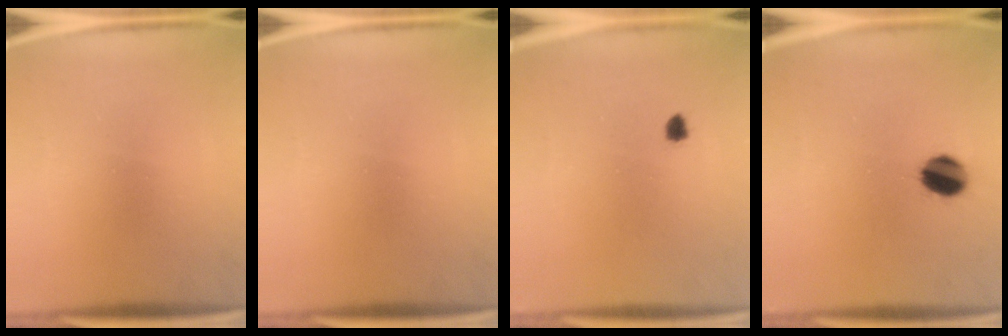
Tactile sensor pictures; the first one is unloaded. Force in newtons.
{"total": 0.0}
{"total": 1.1}
{"total": 8.1}